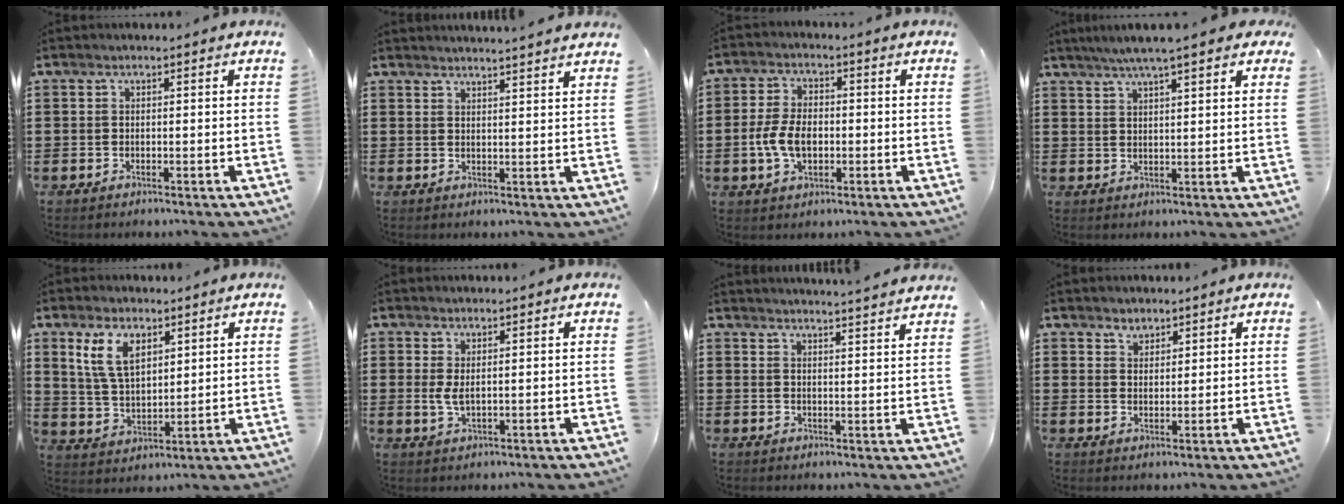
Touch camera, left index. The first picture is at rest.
{"total": 2.5, "force": [2.4, -0.7, 0.0], "torque": [-0.008, -0.010, 0.045]}
{"total": 6.1, "force": [-1.1, 3.6, 4.8], "torque": [-0.114, -0.001, -0.027]}
{"total": 5.1, "force": [4.1, 0.2, 3.1], "torque": [-0.071, -0.002, 0.071]}
{"total": 7.7, "force": [4.4, 4.1, 4.7], "torque": [-0.101, 0.007, 0.081]}
{"total": 2.5, "force": [0.6, 0.9, 2.3], "torque": [-0.055, -0.002, 0.009]}
{"total": 3.4, "force": [3.2, -1.0, 0.1], "torque": [-0.013, -0.021, 0.058]}
{"total": 2.3, "force": [1.9, 1.3, 0.0], "torque": [-0.006, 0.005, 0.036]}